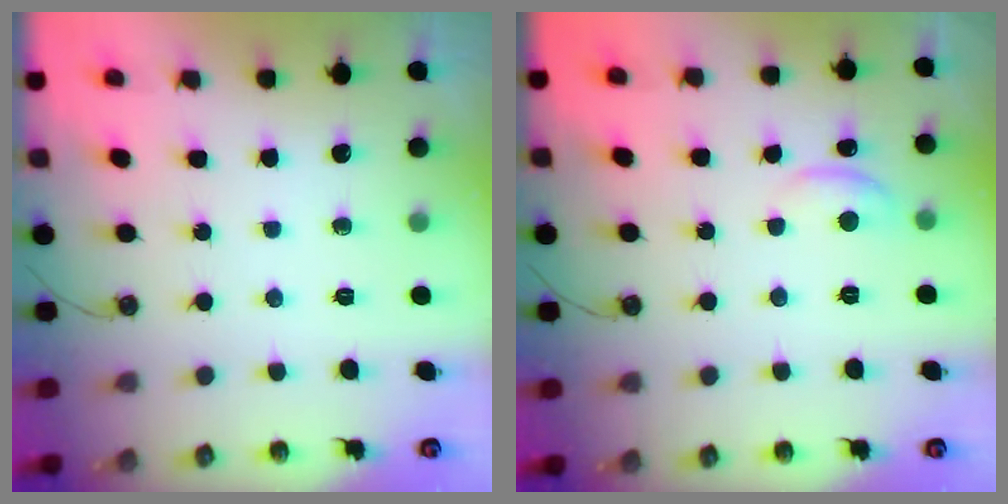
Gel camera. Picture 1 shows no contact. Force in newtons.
{"total": 0.6, "press": 0.1, "slide": 0.5}